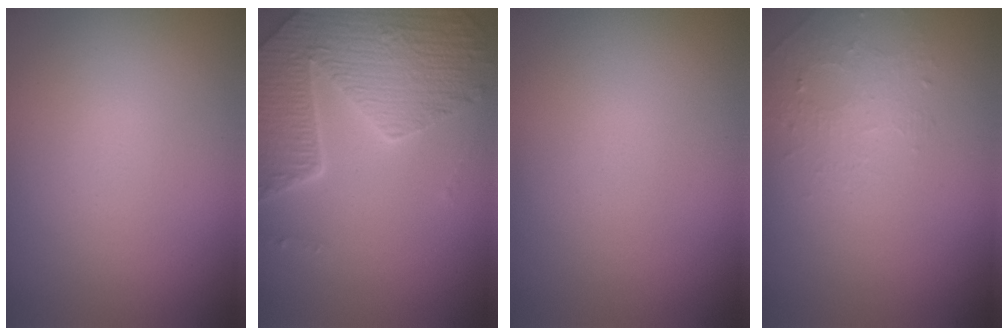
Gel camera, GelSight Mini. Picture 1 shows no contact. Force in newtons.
{"total": 6.9, "press": 5.3, "slide": 4.4}
{"total": 0.0}
{"total": 1.3, "press": 0.7, "slide": 1.2}